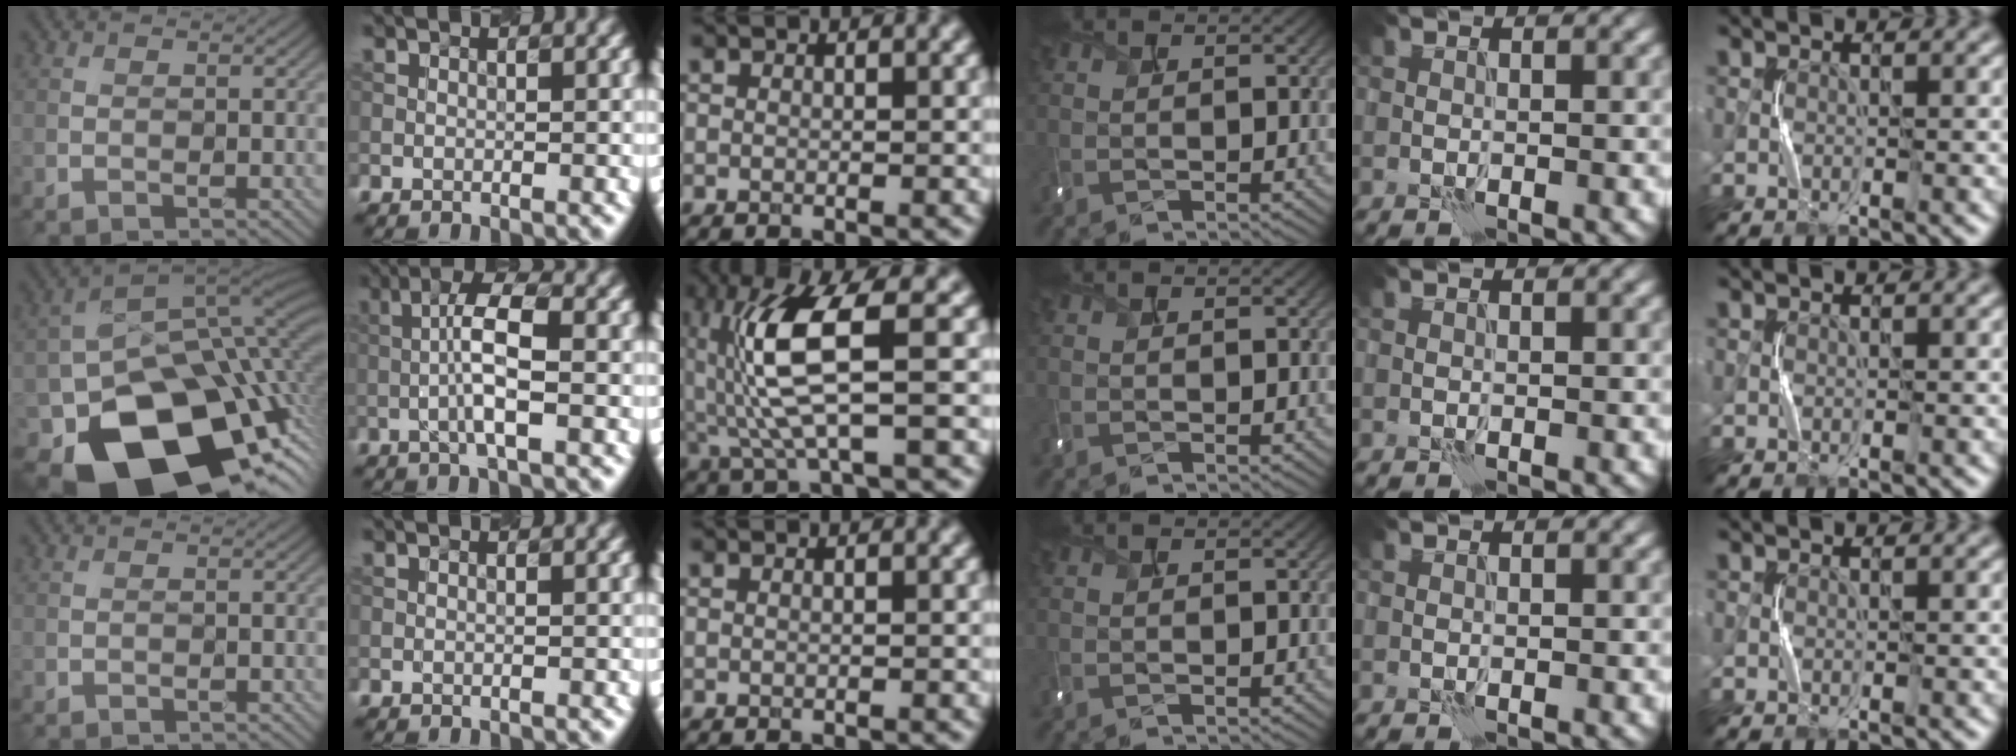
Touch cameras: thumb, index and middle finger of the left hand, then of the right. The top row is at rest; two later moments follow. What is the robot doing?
{"motion": "shake", "object": "tambourine"}